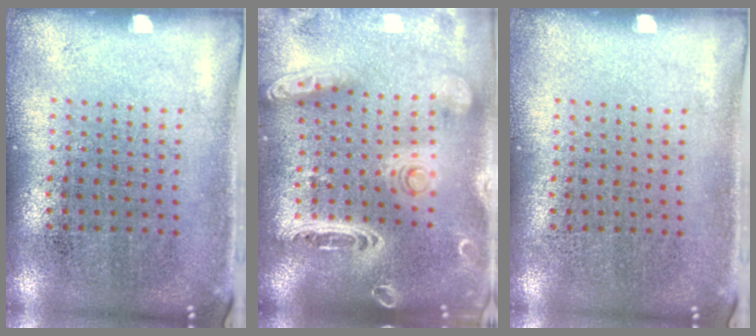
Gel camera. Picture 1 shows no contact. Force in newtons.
{"total": 3.4, "press": 2.8, "slide": 1.9}
{"total": 0.0}